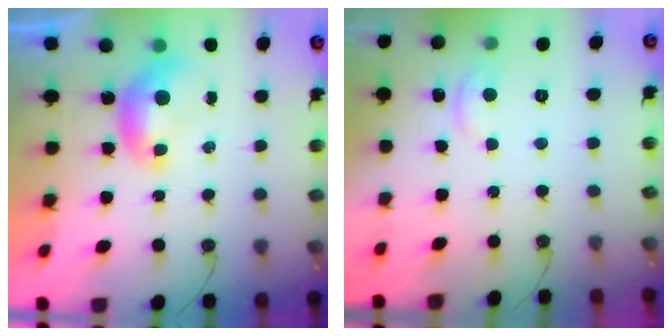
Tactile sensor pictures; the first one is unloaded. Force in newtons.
{"total": 3.3, "press": 3.3, "slide": 0.4}